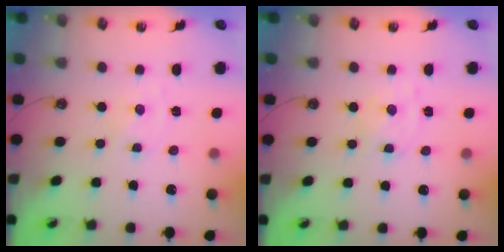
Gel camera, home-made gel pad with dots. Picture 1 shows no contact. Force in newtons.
{"total": 2.8, "press": 2.7, "slide": 0.7}